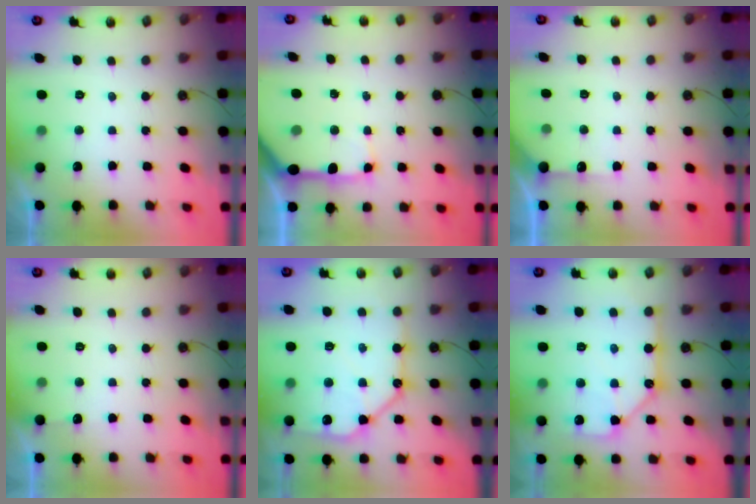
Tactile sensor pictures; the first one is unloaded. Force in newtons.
{"total": 11.9, "press": 11.8, "slide": 1.5}
{"total": 5.8, "press": 5.7, "slide": 0.5}
{"total": 2.8, "press": 2.8, "slide": 0.4}
{"total": 15.5, "press": 15.4, "slide": 1.9}
{"total": 11.9, "press": 11.8, "slide": 1.1}